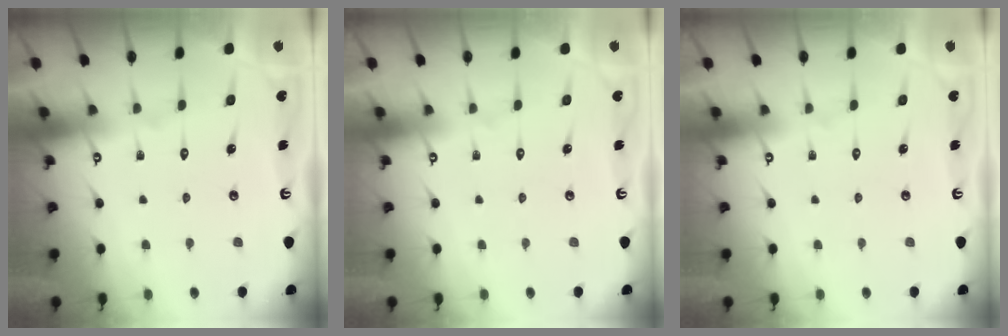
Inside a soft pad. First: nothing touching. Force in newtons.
{"total": 0.0}
{"total": 0.0}